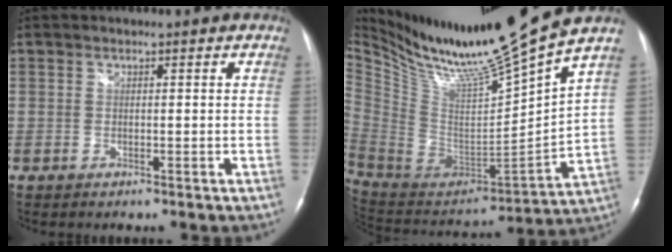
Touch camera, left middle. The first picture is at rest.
{"total": 22.0, "force": [18.6, -1.6, 11.6], "torque": [-0.209, -0.068, 0.331]}